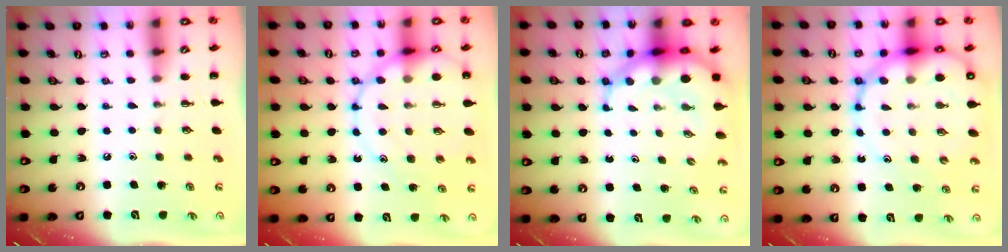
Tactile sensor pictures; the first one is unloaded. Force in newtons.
{"total": 17.6, "press": 17.3, "slide": 2.9}
{"total": 10.7, "press": 10.3, "slide": 2.9}
{"total": 18.1, "press": 17.5, "slide": 4.5}